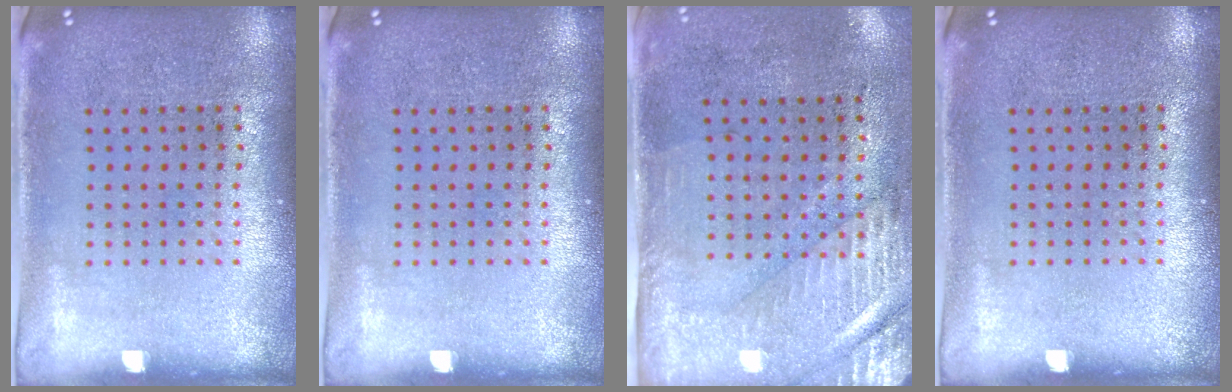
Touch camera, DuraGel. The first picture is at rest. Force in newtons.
{"total": 0.0}
{"total": 3.0, "press": 2.4, "slide": 1.6}
{"total": 0.0}